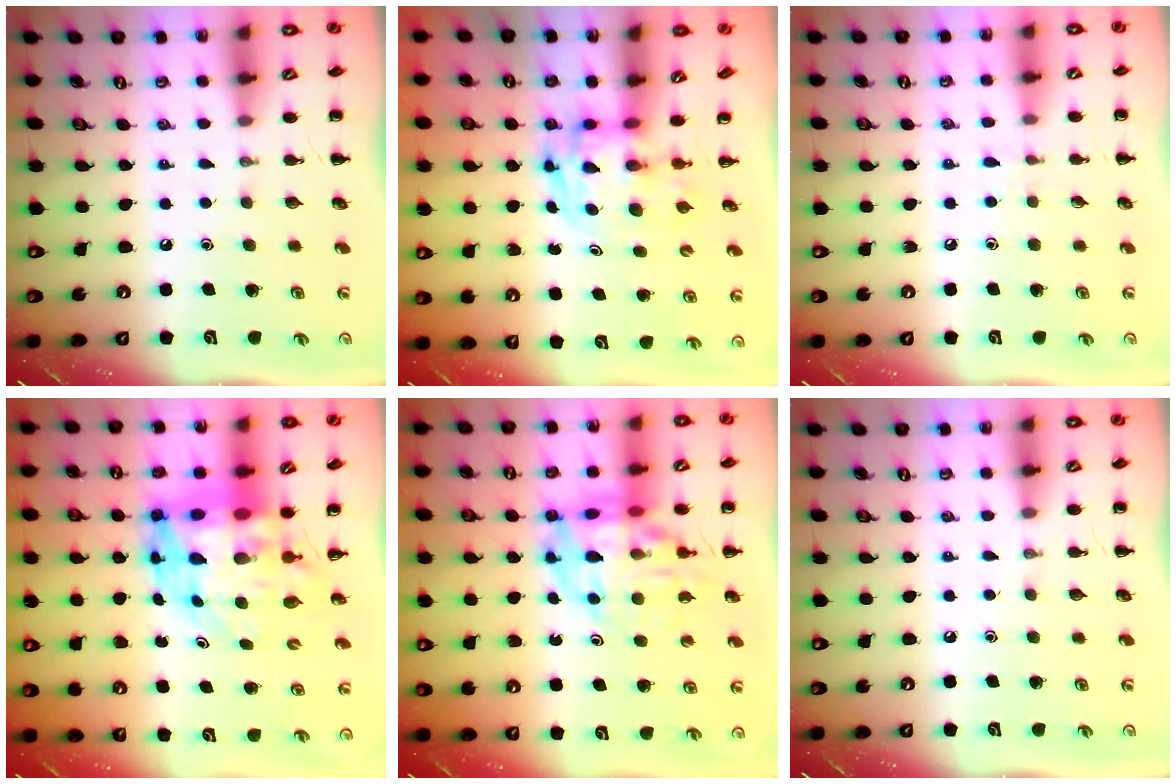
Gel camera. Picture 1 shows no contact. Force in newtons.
{"total": 2.9, "press": 2.9, "slide": 0.5}
{"total": 4.0, "press": 3.6, "slide": 1.7}
{"total": 12.5, "press": 11.9, "slide": 3.7}
{"total": 17.0, "press": 16.6, "slide": 4.0}
{"total": 0.0}